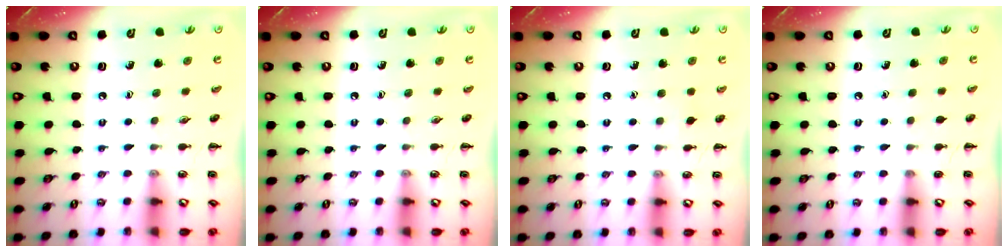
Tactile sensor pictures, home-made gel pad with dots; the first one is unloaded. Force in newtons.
{"total": 0.0}
{"total": 2.9, "press": 2.7, "slide": 1.2}
{"total": 0.0}